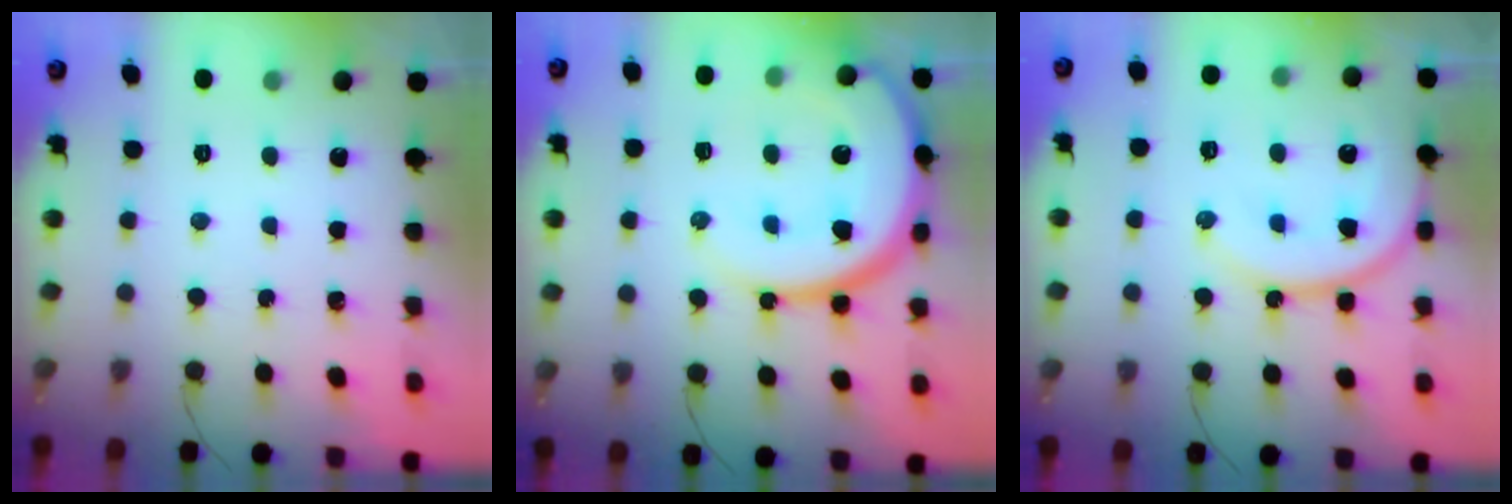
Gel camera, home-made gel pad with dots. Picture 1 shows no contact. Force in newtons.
{"total": 21.8, "press": 21.7, "slide": 2.0}
{"total": 15.6, "press": 15.5, "slide": 1.7}